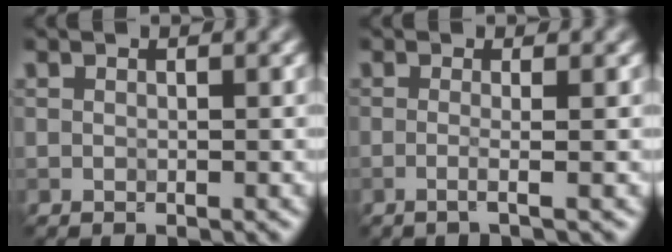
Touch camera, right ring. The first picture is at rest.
{"total": 2.1, "force": [-0.1, 0.9, 2.0], "torque": [-0.018, -0.005, -0.031]}